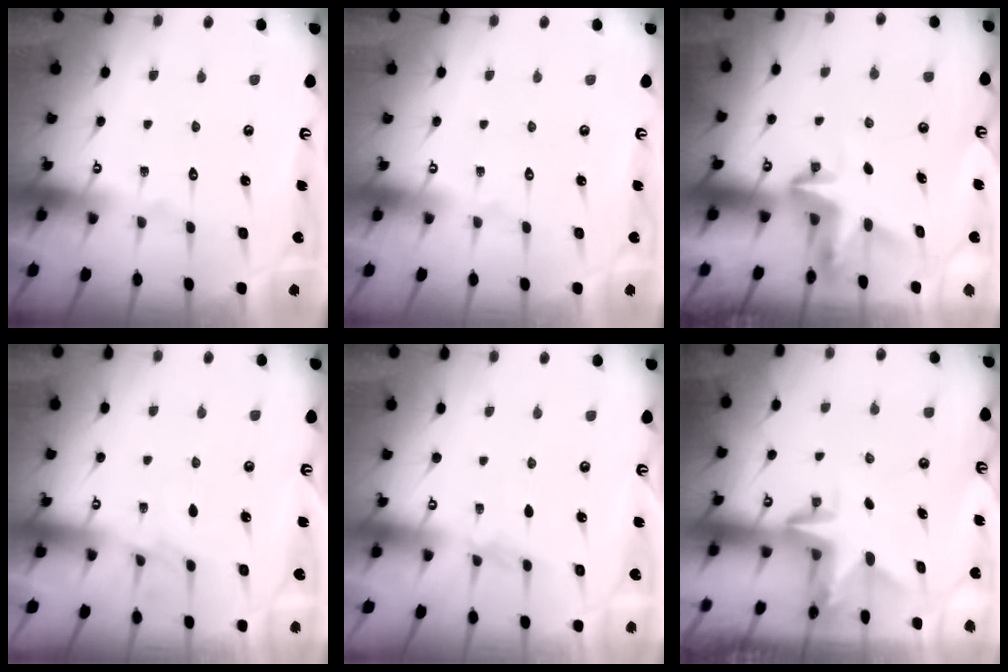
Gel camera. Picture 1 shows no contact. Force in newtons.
{"total": 0.0}
{"total": 3.8, "press": 3.8, "slide": 0.4}
{"total": 4.2, "press": 4.2, "slide": 0.6}
{"total": 3.2, "press": 3.2, "slide": 0.5}
{"total": 3.0, "press": 3.0, "slide": 0.2}